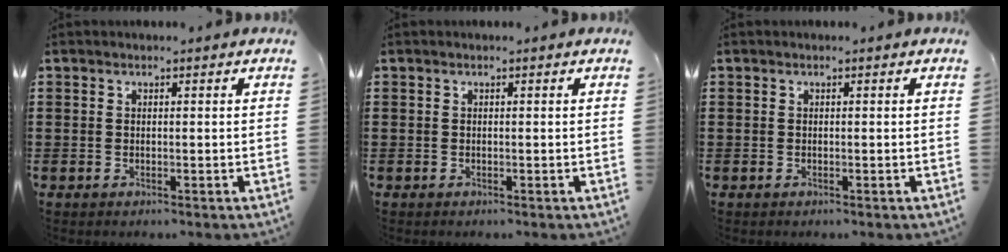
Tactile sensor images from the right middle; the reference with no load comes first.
{"total": 0.0}
{"total": 0.0}